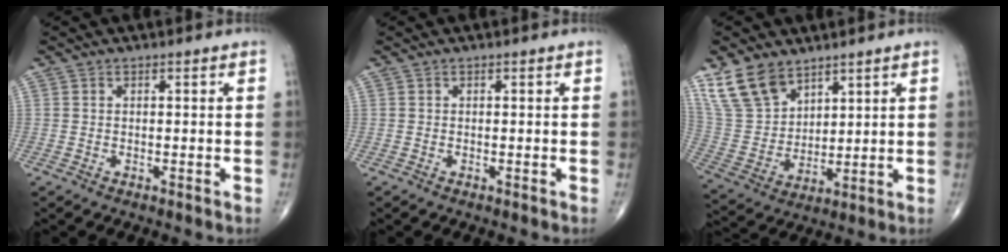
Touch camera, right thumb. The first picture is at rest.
{"total": 0.0}
{"total": 12.0, "force": [8.3, 7.0, 5.2], "torque": [-0.090, -0.033, 0.182]}